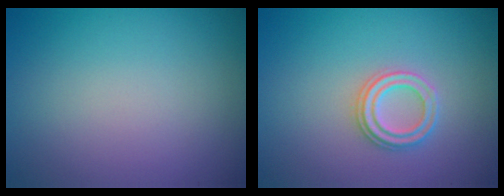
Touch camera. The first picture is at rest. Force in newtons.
{"total": 2.3, "press": 2.3, "slide": 0.3}